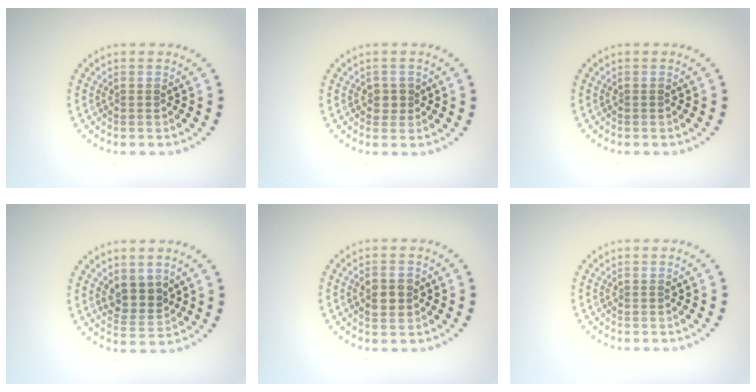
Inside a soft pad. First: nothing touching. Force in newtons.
{"total": 1.3, "press": 1.1, "slide": 0.6}
{"total": 0.0}
{"total": 2.9, "press": 2.6, "slide": 1.4}
{"total": 2.9, "press": 2.9, "slide": 0.2}
{"total": 0.0}